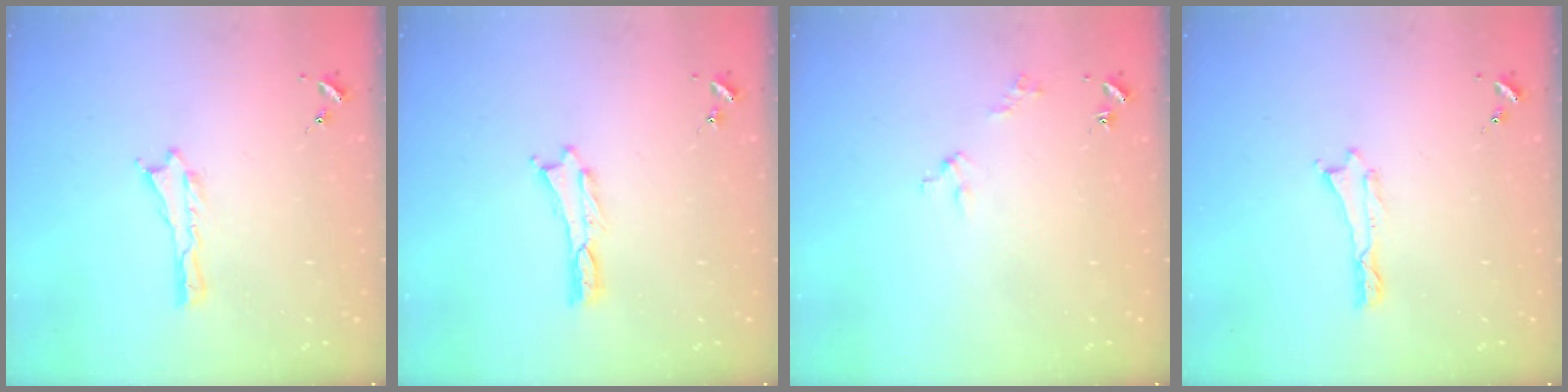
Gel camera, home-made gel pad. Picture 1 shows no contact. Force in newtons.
{"total": 0.0}
{"total": 2.1, "press": 2.1, "slide": 0.2}
{"total": 0.0}